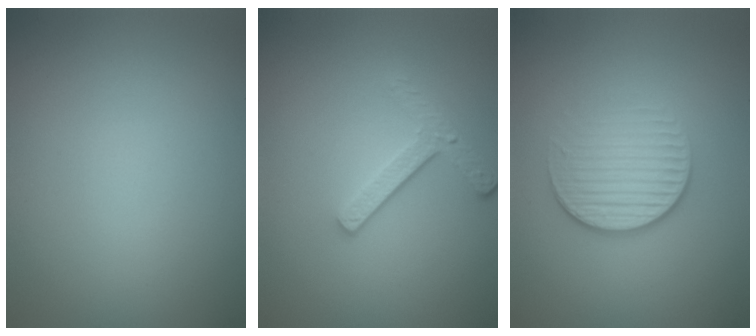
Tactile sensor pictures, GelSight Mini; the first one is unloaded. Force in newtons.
{"total": 2.9, "press": 2.4, "slide": 1.6}
{"total": 4.1, "press": 2.7, "slide": 3.1}